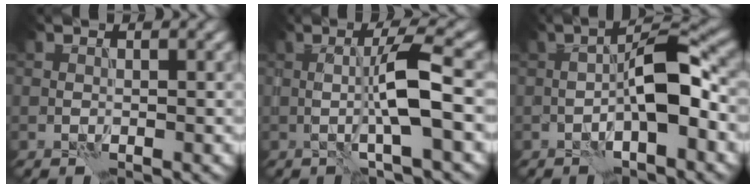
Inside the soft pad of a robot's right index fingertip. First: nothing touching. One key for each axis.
{"total": 3.5, "fx": 0.4, "fy": -0.1, "fz": 3.5, "tx": -0.079, "ty": 0.000, "tz": -0.005}
{"total": 4.6, "fx": -1.0, "fy": 0.9, "fz": 4.4, "tx": -0.090, "ty": 0.012, "tz": -0.026}